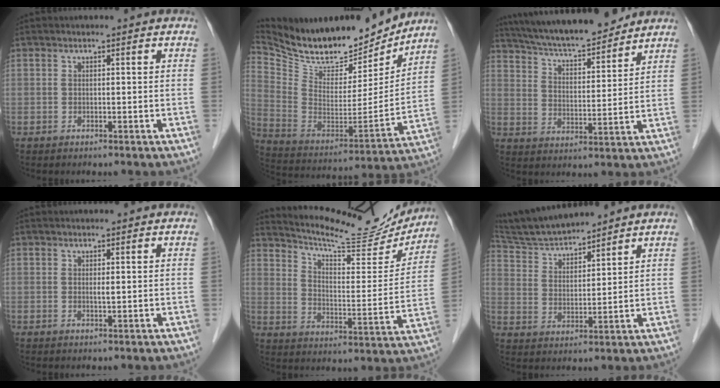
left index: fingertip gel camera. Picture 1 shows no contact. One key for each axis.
{"total": 20.7, "fx": 18.5, "fy": 5.8, "fz": 7.3, "tx": -0.144, "ty": -0.026, "tz": 0.305}
{"total": 15.9, "fx": 14.5, "fy": 2.2, "fz": 6.3, "tx": -0.110, "ty": 0.012, "tz": 0.235}
{"total": 0.6, "fx": 0.3, "fy": 0.1, "fz": 0.5, "tx": -0.012, "ty": -0.004, "tz": 0.003}
{"total": 18.8, "fx": 17.8, "fy": 2.7, "fz": 5.3, "tx": -0.087, "ty": -0.038, "tz": 0.244}
{"total": 10.4, "fx": 9.9, "fy": 1.0, "fz": 3.2, "tx": -0.067, "ty": 0.018, "tz": 0.191}